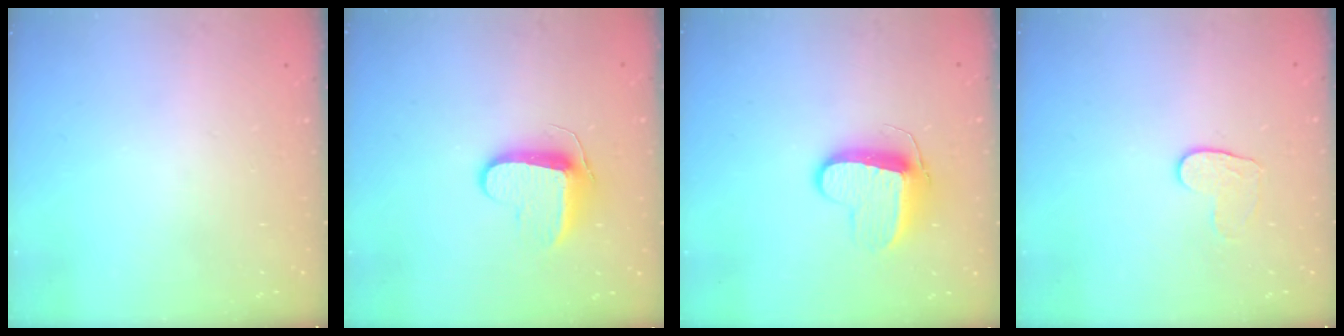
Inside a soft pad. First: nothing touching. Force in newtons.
{"total": 9.4, "press": 9.4, "slide": 0.2}
{"total": 10.3, "press": 10.3, "slide": 0.4}
{"total": 5.6, "press": 5.5, "slide": 0.5}